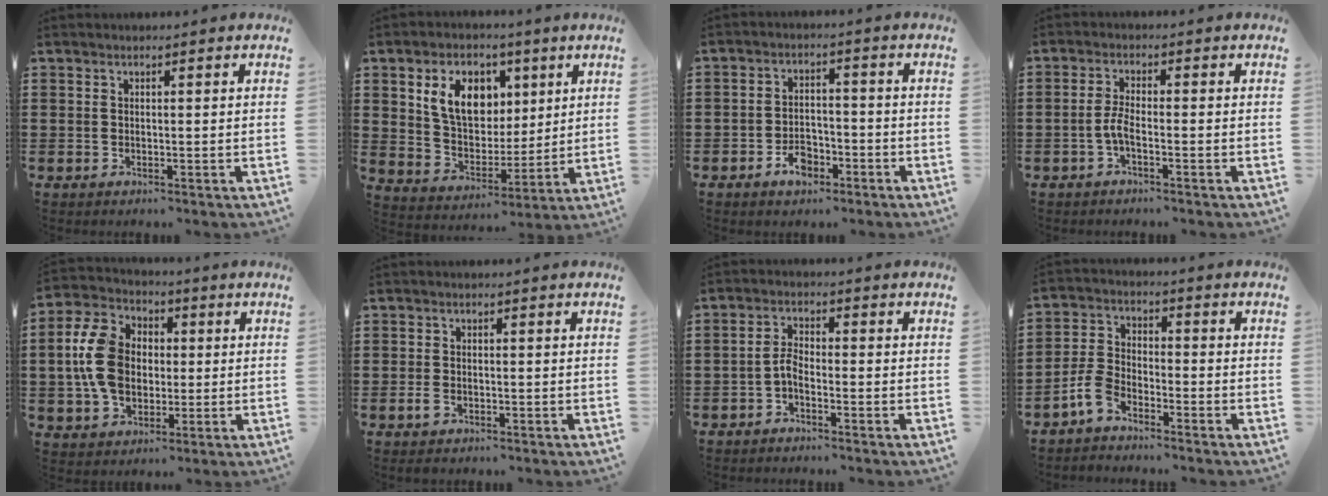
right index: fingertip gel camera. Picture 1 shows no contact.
{"total": 9.2, "force": [3.6, 6.6, 5.4], "torque": [-0.120, 0.016, 0.065]}
{"total": 4.5, "force": [-2.9, 2.7, 2.1], "torque": [-0.027, 0.007, -0.055]}
{"total": 3.1, "force": [-1.3, 0.7, 2.7], "torque": [-0.071, -0.005, -0.030]}
{"total": 11.2, "force": [-0.1, 8.5, 7.3], "torque": [-0.180, 0.013, -0.007]}
{"total": 1.7, "force": [-0.9, 1.0, 0.9], "torque": [-0.028, -0.005, -0.020]}
{"total": 2.8, "force": [-1.7, 1.0, 2.0], "torque": [-0.048, 0.005, -0.037]}
{"total": 5.1, "force": [-3.7, 2.2, 2.6], "torque": [-0.074, 0.004, -0.079]}